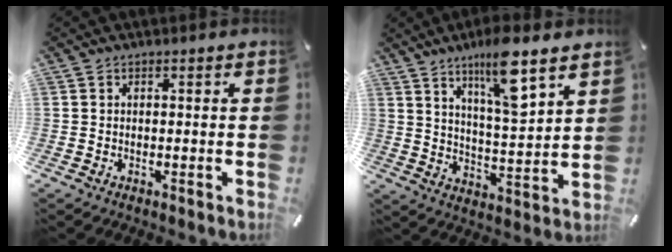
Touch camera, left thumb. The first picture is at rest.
{"total": 12.5, "force": [8.7, 2.6, 8.7], "torque": [-0.141, -0.052, 0.143]}